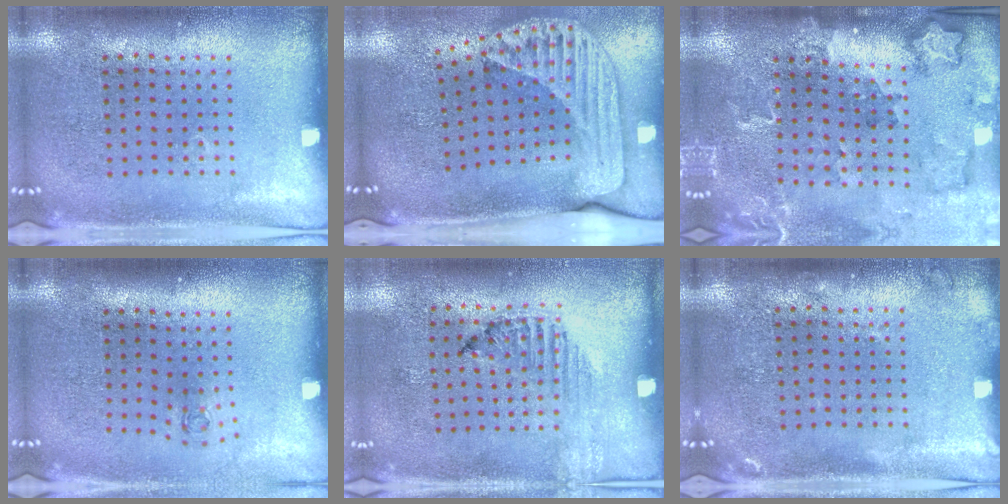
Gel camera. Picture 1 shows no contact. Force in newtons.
{"total": 2.5, "press": 1.8, "slide": 1.8}
{"total": 1.8, "press": 1.8, "slide": 0.2}
{"total": 0.6, "press": 0.3, "slide": 0.6}
{"total": 1.2, "press": 1.2, "slide": 0.4}
{"total": 1.0, "press": 1.0, "slide": 0.3}